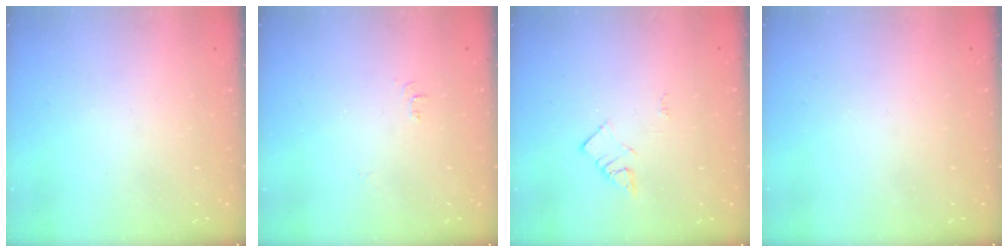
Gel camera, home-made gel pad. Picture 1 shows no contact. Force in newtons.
{"total": 5.2, "press": 5.2, "slide": 0.6}
{"total": 2.9, "press": 2.9, "slide": 0.2}
{"total": 0.0}